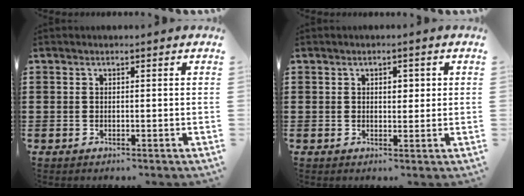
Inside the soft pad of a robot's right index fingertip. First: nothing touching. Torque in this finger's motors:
{"motor_torque": [0.59, 0.47, 0.06, 0.02]}